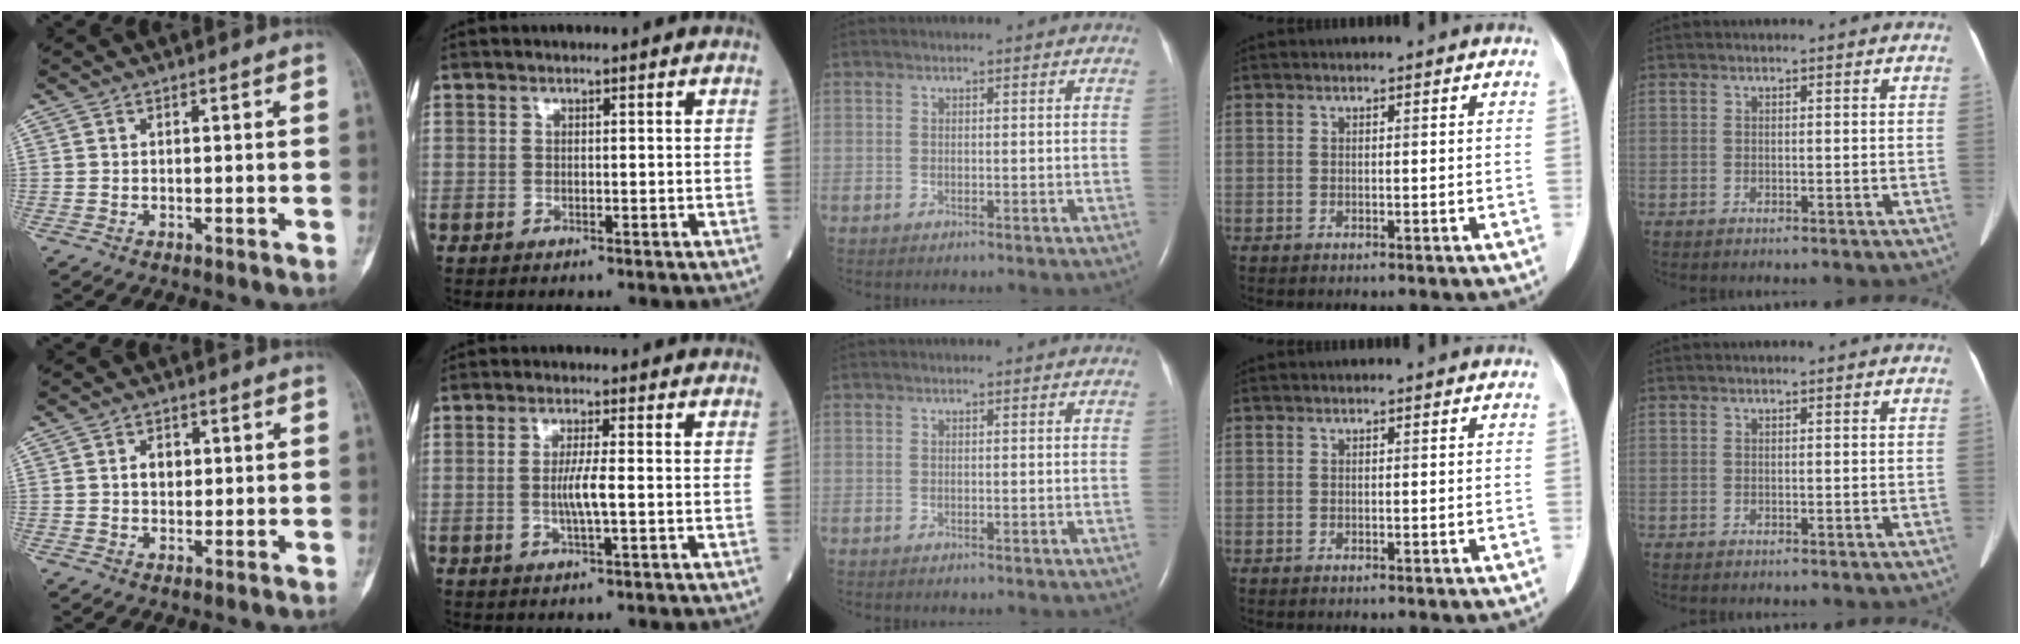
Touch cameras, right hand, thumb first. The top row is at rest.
{"thumb": {"total": 2.9, "force": [0.5, 2.2, 1.8], "torque": [-0.012, 0.002, 0.006]}, "index": {"total": 3.6, "force": [-0.4, -0.1, 3.6], "torque": [-0.073, -0.004, -0.009]}}